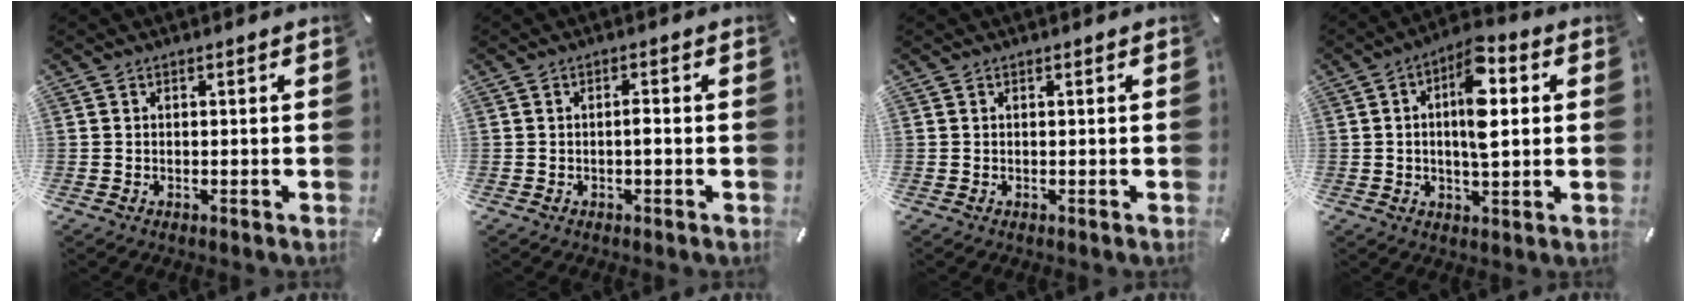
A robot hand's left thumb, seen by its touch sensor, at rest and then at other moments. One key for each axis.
{"total": 1.9, "fx": -0.4, "fy": 0.5, "fz": 1.8, "tx": -0.034, "ty": 0.003, "tz": -0.008}
{"total": 0.0}
{"total": 10.9, "fx": 2.4, "fy": 4.7, "fz": 9.6, "tx": -0.161, "ty": -0.011, "tz": 0.035}